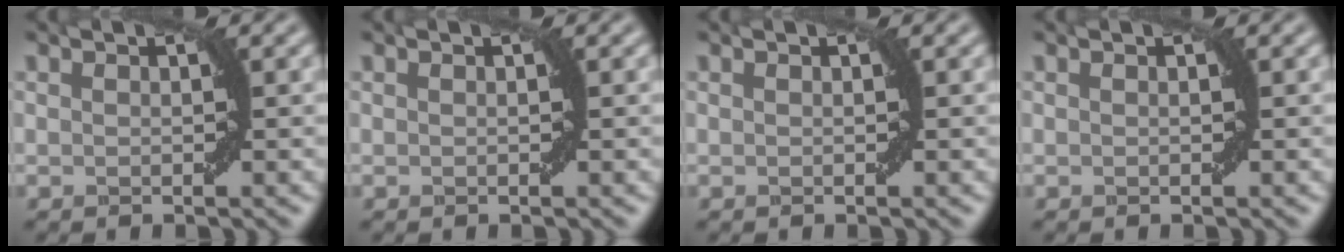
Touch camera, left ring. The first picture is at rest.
{"total": 0.0}
{"total": 0.0}
{"total": 0.0}